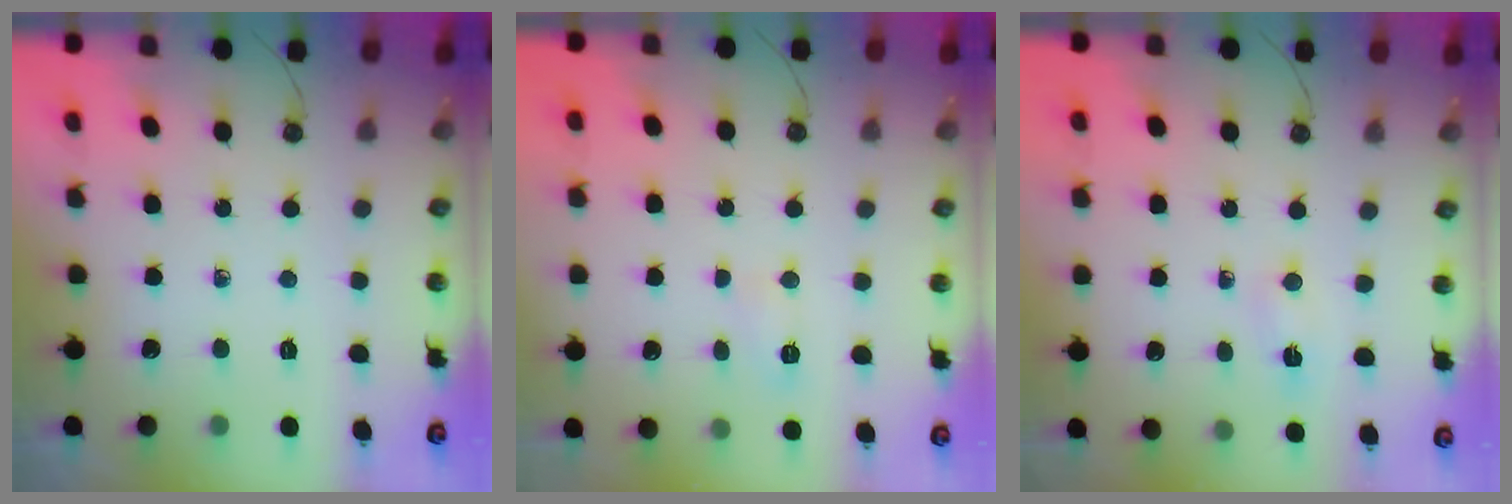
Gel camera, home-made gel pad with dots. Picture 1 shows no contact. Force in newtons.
{"total": 6.3, "press": 6.3, "slide": 0.7}
{"total": 2.0, "press": 1.5, "slide": 1.3}